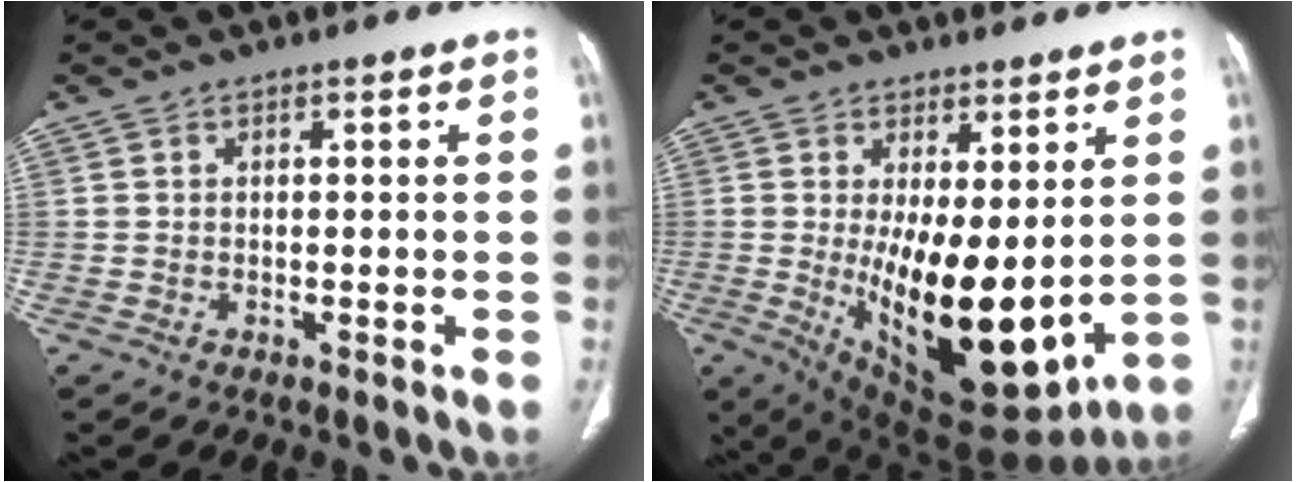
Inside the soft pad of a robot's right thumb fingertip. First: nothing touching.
{"total": 17.8, "force": [-0.1, 7.7, 16.1], "torque": [-0.238, -0.045, 0.026]}